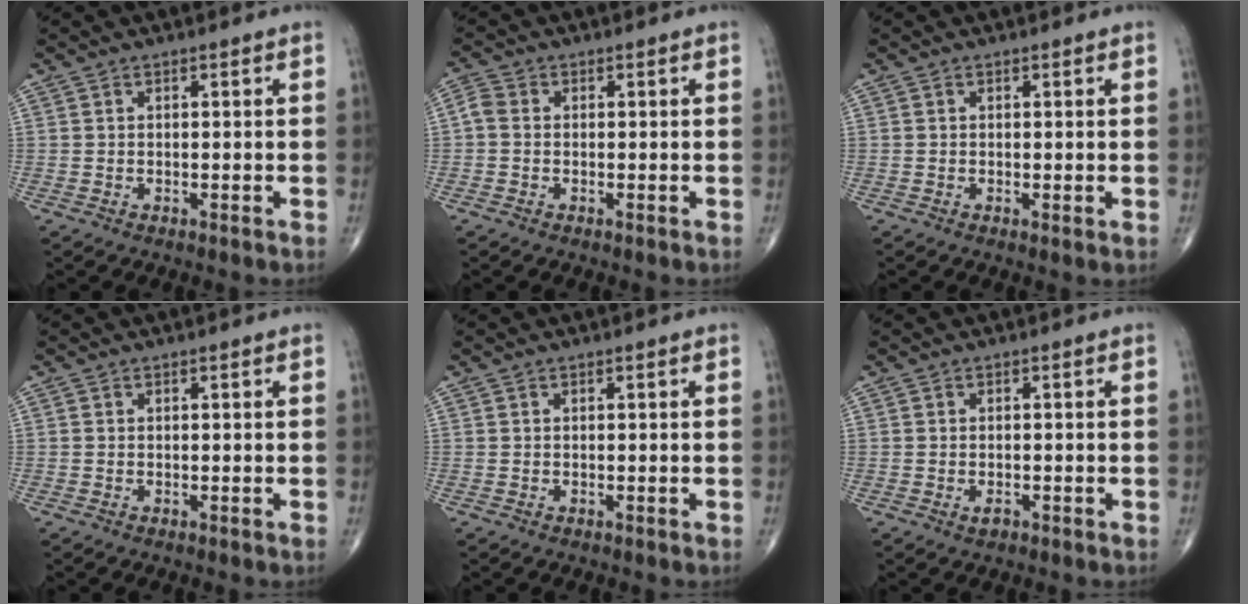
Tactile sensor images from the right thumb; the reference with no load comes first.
{"total": 2.3, "force": [-0.2, 1.8, 1.4], "torque": [-0.029, 0.004, -0.016]}
{"total": 0.7, "force": [0.0, 0.1, 0.7], "torque": [-0.013, -0.004, -0.003]}
{"total": 0.0}
{"total": 0.0}
{"total": 1.3, "force": [-0.6, 0.7, 0.9], "torque": [-0.012, 0.001, -0.011]}